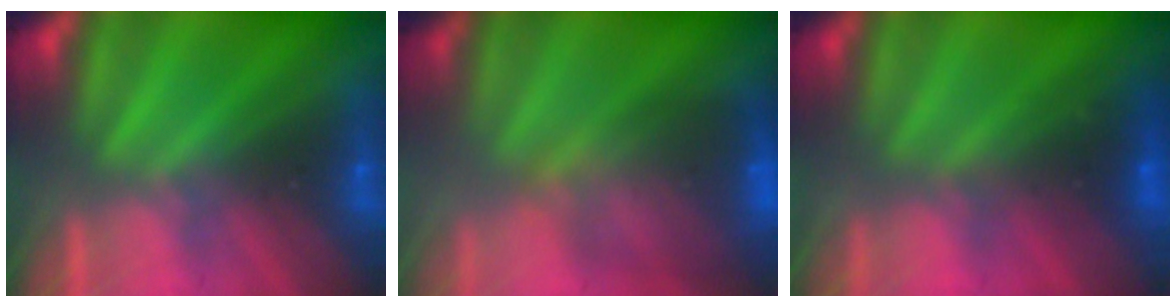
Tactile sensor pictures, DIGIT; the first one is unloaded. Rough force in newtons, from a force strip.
{"total": 6.4}
{"total": 8.6}